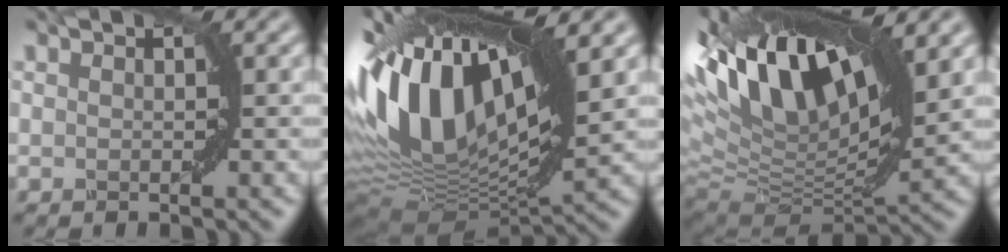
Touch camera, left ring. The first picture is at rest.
{"total": 16.7, "force": [4.5, 7.8, 14.1], "torque": [-0.288, 0.025, 0.065]}
{"total": 15.6, "force": [7.5, 6.4, 12.2], "torque": [-0.237, 0.033, 0.132]}